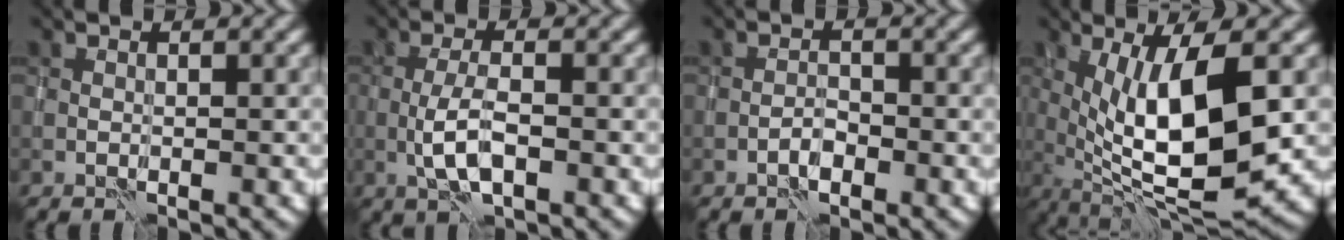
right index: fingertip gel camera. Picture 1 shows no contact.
{"total": 3.4, "force": [-1.2, 1.0, 3.1], "torque": [-0.067, 0.002, -0.025]}
{"total": 1.4, "force": [-1.0, 0.5, 0.8], "torque": [-0.012, 0.005, -0.021]}
{"total": 11.1, "force": [0.2, 3.2, 10.6], "torque": [-0.174, -0.013, 0.007]}